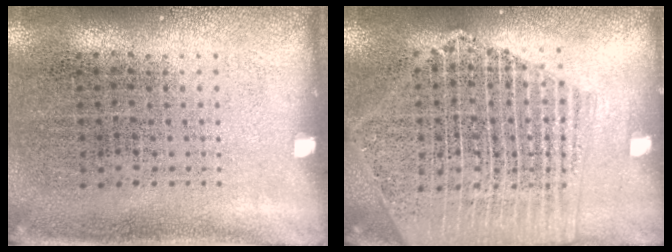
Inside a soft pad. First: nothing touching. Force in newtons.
{"total": 2.0, "press": 1.8, "slide": 0.9}